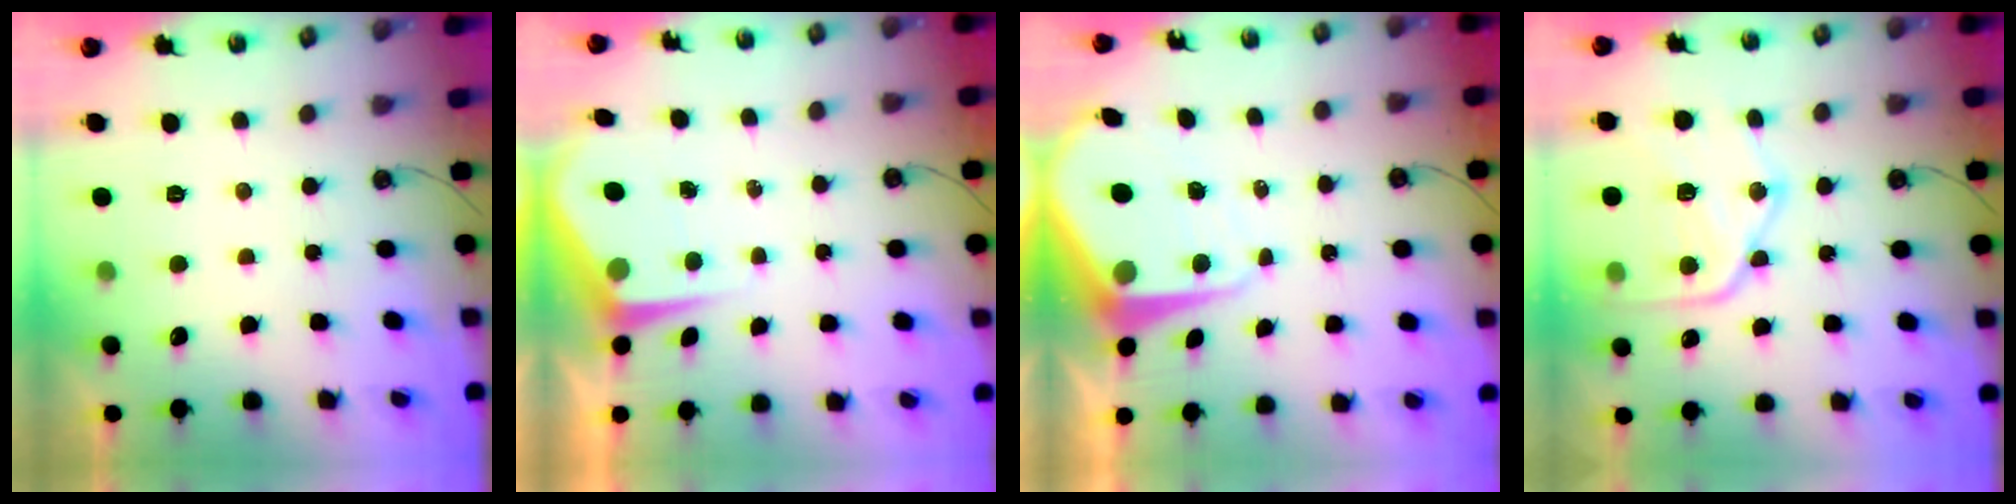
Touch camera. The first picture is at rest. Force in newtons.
{"total": 6.1, "press": 6.0, "slide": 0.6}
{"total": 10.6, "press": 10.6, "slide": 1.0}
{"total": 17.6, "press": 17.6, "slide": 1.7}